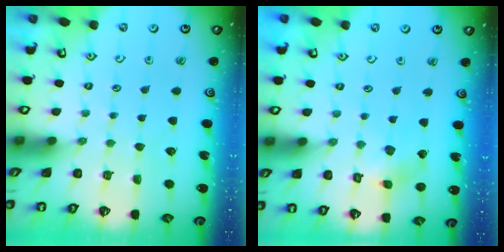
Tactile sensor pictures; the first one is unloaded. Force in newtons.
{"total": 6.2, "press": 6.2, "slide": 0.6}